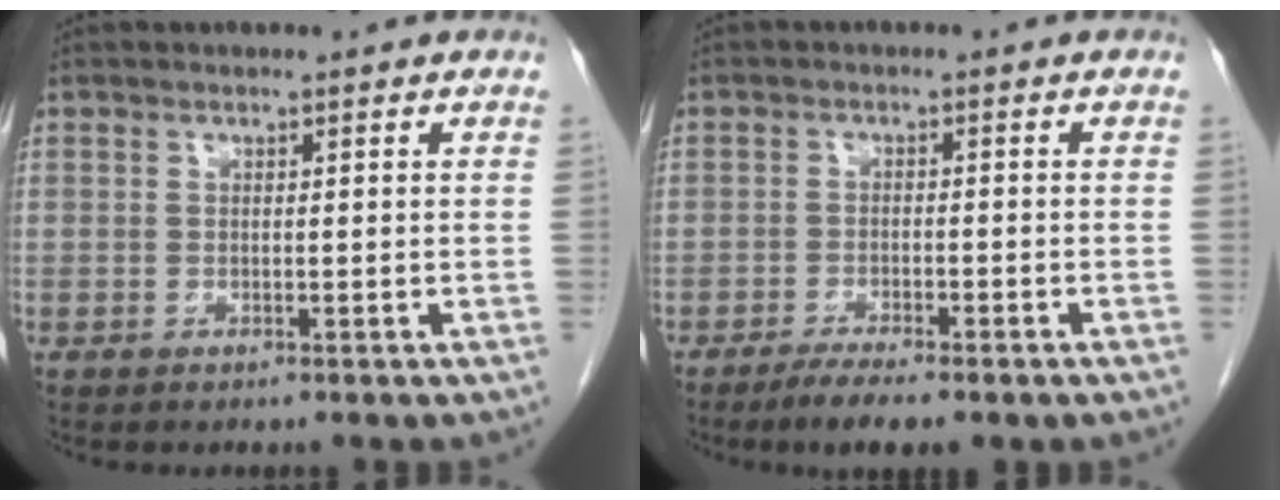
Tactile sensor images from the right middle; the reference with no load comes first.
{"total": 5.2, "force": [-3.8, 0.9, 3.5], "torque": [-0.056, -0.010, -0.056]}